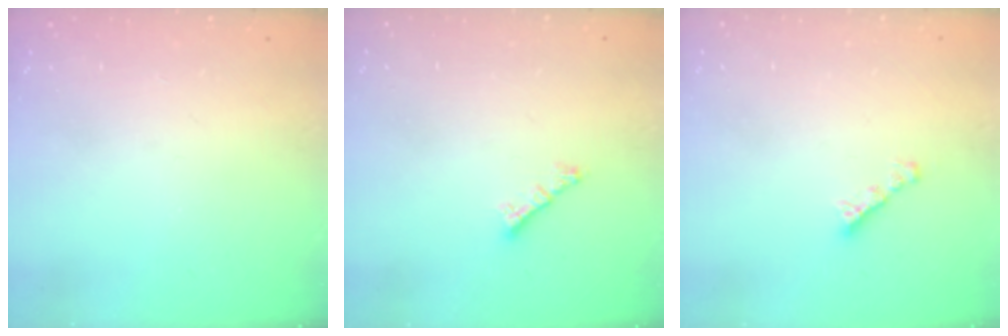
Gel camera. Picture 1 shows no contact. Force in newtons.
{"total": 0.8, "press": 0.7, "slide": 0.4}
{"total": 3.0, "press": 3.0, "slide": 0.1}